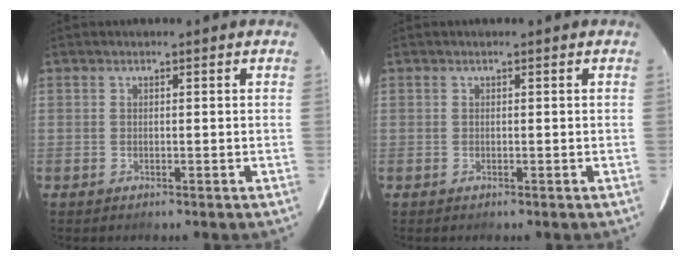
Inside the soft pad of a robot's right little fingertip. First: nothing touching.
{"total": 0.0}